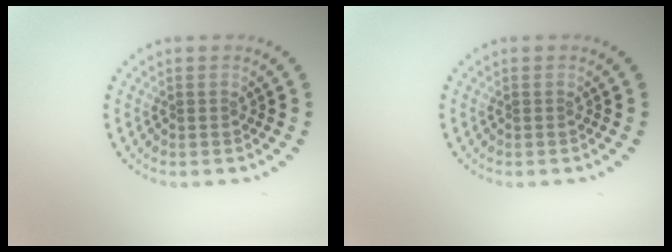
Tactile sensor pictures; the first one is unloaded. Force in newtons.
{"total": 0.0}